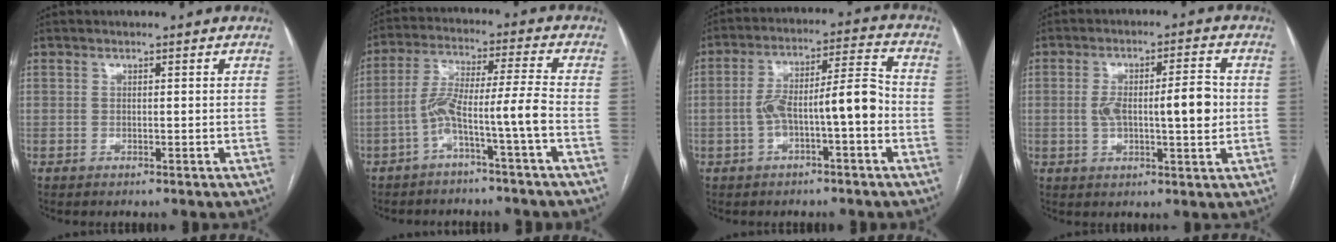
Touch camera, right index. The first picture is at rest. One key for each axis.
{"total": 8.0, "fx": -3.6, "fy": -1.0, "fz": 7.1, "tx": -0.135, "ty": 0.032, "tz": -0.065}
{"total": 9.9, "fx": -2.4, "fy": 1.9, "fz": 9.4, "tx": -0.164, "ty": 0.037, "tz": -0.037}
{"total": 9.3, "fx": 0.1, "fy": 2.5, "fz": 9.0, "tx": -0.148, "ty": 0.016, "tz": 0.005}